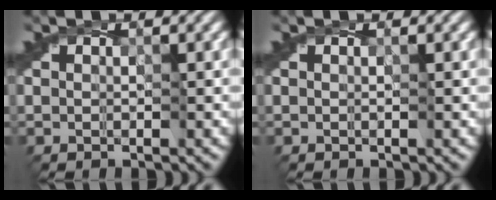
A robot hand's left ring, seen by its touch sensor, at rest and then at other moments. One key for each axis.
{"total": 0.0}